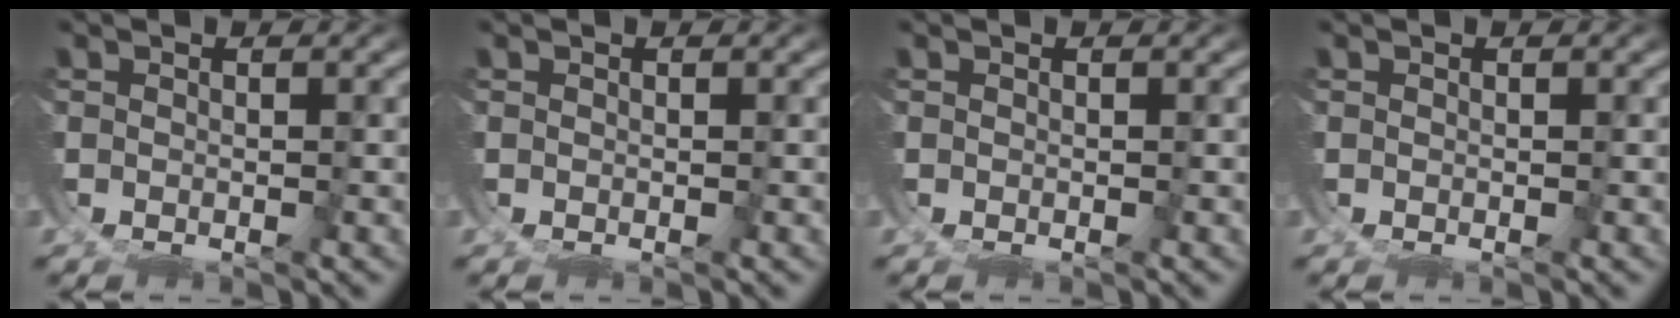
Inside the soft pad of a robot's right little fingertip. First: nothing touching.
{"total": 0.0}
{"total": 0.0}
{"total": 0.0}